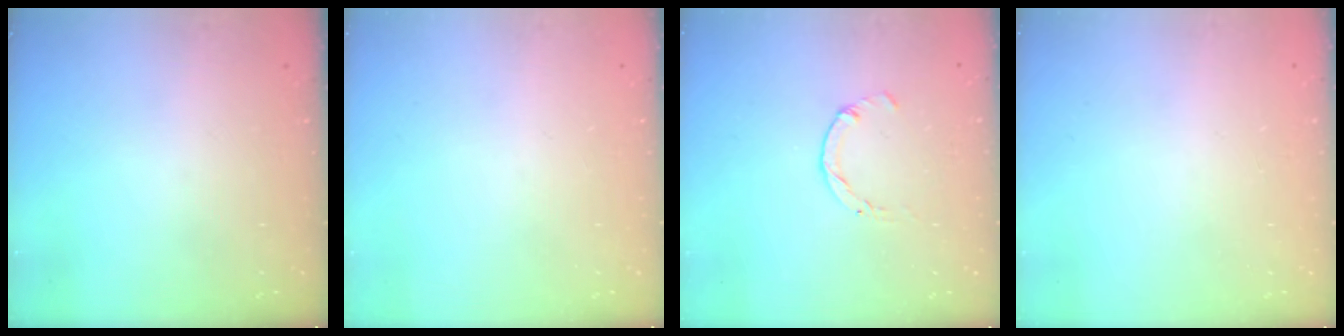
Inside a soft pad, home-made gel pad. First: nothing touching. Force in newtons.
{"total": 0.0}
{"total": 0.0}
{"total": 2.6, "press": 2.6, "slide": 0.2}